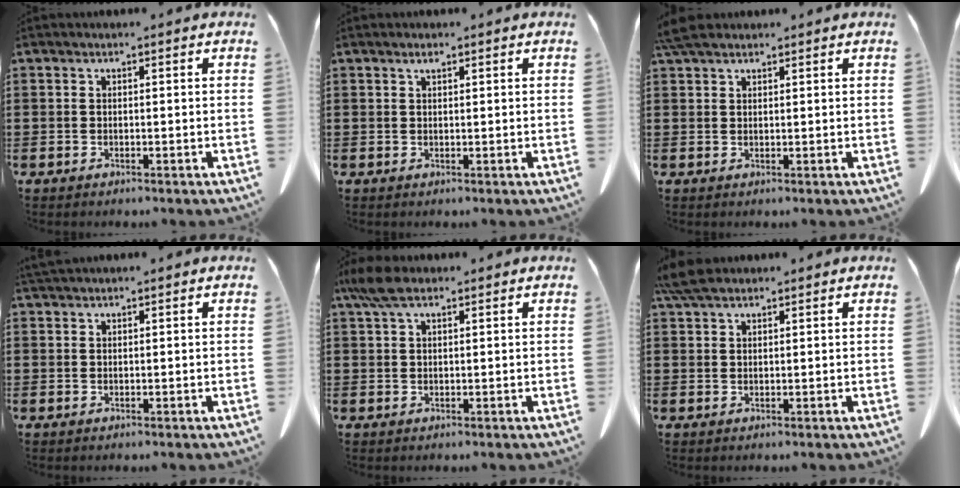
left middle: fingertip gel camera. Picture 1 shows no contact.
{"total": 1.0, "force": [0.6, 0.2, 0.8], "torque": [-0.016, 0.000, 0.012]}
{"total": 3.5, "force": [2.8, 1.1, 1.8], "torque": [-0.045, 0.001, 0.056]}
{"total": 1.2, "force": [1.1, 0.1, 0.4], "torque": [-0.012, -0.003, 0.022]}
{"total": 4.6, "force": [2.7, 1.6, 3.3], "torque": [-0.079, 0.002, 0.051]}
{"total": 4.3, "force": [3.4, 1.3, 2.4], "torque": [-0.057, 0.001, 0.066]}